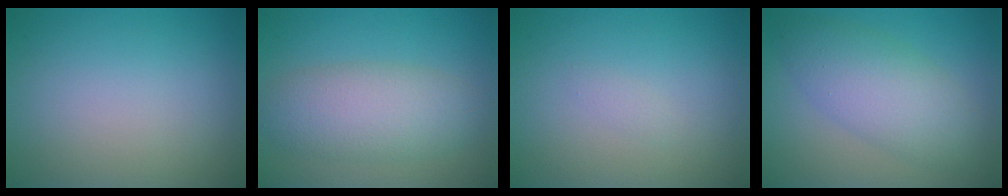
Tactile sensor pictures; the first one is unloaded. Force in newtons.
{"total": 5.3, "press": 5.3, "slide": 0.2}
{"total": 0.5, "press": 0.5, "slide": 0.0}
{"total": 5.6, "press": 5.6, "slide": 0.1}